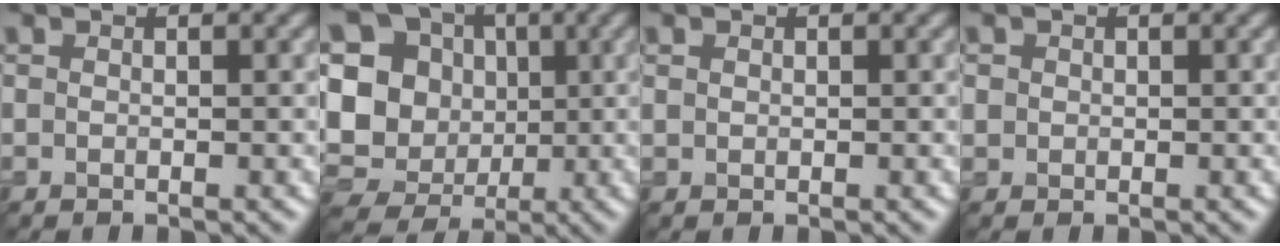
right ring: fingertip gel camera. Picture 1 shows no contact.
{"total": 15.7, "force": [0.0, 14.3, 6.4], "torque": [-0.161, 0.015, -0.024]}
{"total": 0.6, "force": [0.2, 0.5, 0.2], "torque": [-0.006, -0.003, 0.005]}
{"total": 0.8, "force": [0.1, 0.7, 0.1], "torque": [0.000, -0.005, 0.002]}